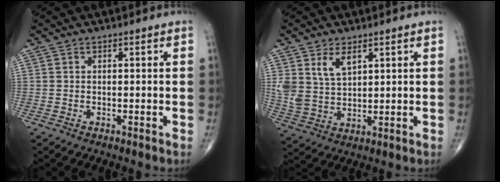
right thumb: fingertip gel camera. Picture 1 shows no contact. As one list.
[{"total": 7.2, "force": [3.5, 4.1, 4.8], "torque": [-0.086, -0.015, 0.079]}]